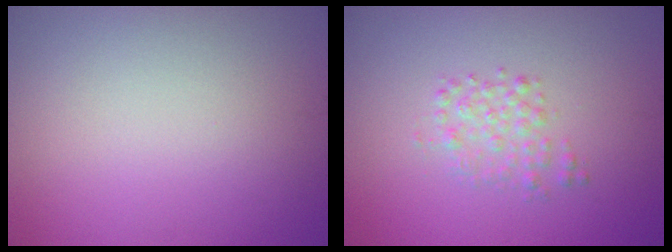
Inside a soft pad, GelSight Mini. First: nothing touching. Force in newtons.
{"total": 1.8, "press": 1.8, "slide": 0.0}